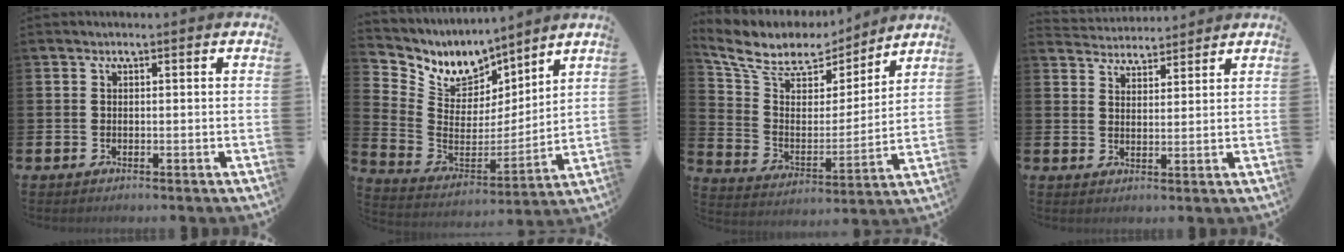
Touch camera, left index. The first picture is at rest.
{"total": 8.6, "force": [7.5, 4.2, 0.7], "torque": [-0.060, -0.059, 0.137]}
{"total": 9.2, "force": [7.9, 4.1, 2.2], "torque": [-0.092, -0.052, 0.140]}
{"total": 4.0, "force": [3.9, 0.7, -0.5], "torque": [-0.004, -0.021, 0.072]}